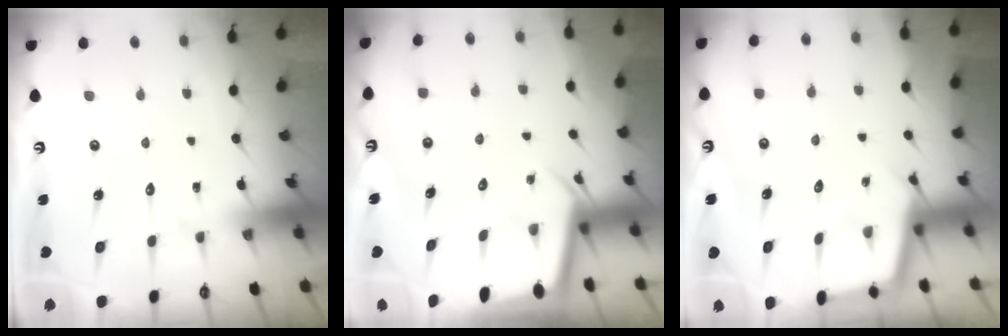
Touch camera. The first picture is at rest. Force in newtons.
{"total": 2.4, "press": 2.4, "slide": 0.1}
{"total": 2.5, "press": 2.5, "slide": 0.2}